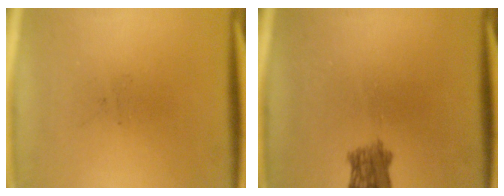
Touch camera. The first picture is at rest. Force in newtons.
{"total": 3.5}